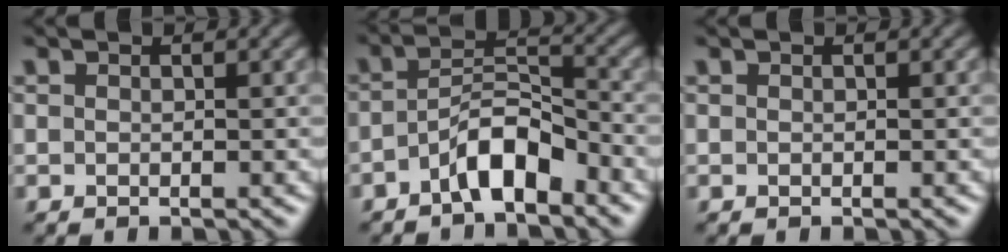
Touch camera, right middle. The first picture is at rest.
{"total": 4.7, "force": [-2.8, 1.7, 3.3], "torque": [-0.057, 0.018, -0.051]}
{"total": 0.0}